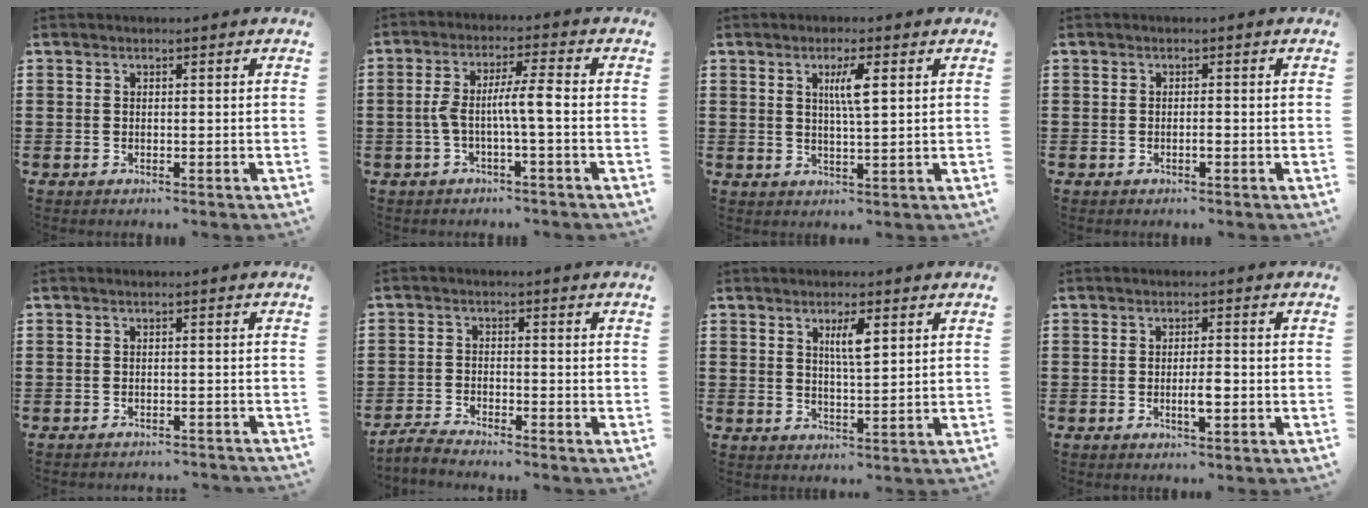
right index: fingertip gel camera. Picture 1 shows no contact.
{"total": 5.6, "force": [-0.9, 0.5, 5.5], "torque": [-0.110, 0.000, -0.024]}
{"total": 4.1, "force": [1.3, 0.5, 3.9], "torque": [-0.080, 0.003, 0.018]}
{"total": 0.8, "force": [-0.4, 0.1, 0.7], "torque": [-0.014, -0.003, -0.006]}
{"total": 1.3, "force": [-1.3, 0.0, 0.2], "torque": [-0.007, 0.001, -0.027]}
{"total": 2.5, "force": [-2.5, 0.0, 0.3], "torque": [-0.017, -0.001, -0.054]}
{"total": 3.9, "force": [1.6, 0.8, 3.5], "torque": [-0.065, 0.001, 0.023]}
{"total": 3.0, "force": [-0.7, 0.7, 2.8], "torque": [-0.050, 0.002, -0.013]}